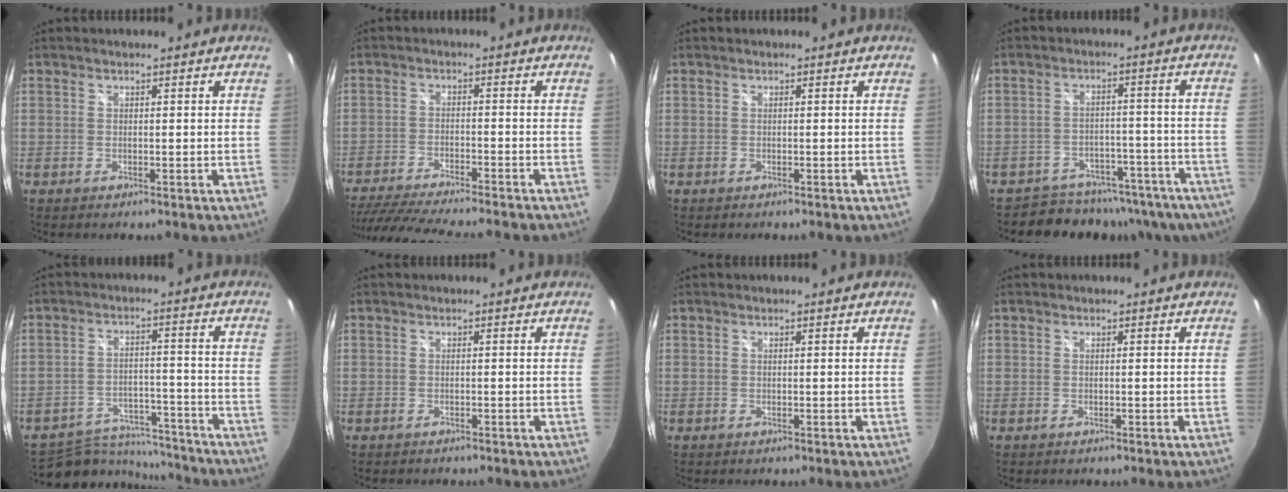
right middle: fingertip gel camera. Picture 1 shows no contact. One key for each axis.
{"total": 16.6, "fx": -14.6, "fy": 1.7, "fz": 7.7, "tx": -0.158, "ty": -0.028, "tz": -0.231}
{"total": 0.0}
{"total": 14.3, "fx": -11.8, "fy": 6.7, "fz": 4.6, "tx": -0.071, "ty": 0.012, "tz": -0.142}
{"total": 13.7, "fx": -12.5, "fy": 4.7, "fz": 3.3, "tx": -0.077, "ty": 0.009, "tz": -0.174}
{"total": 1.0, "fx": -0.9, "fy": 0.5, "fz": 0.2, "tx": -0.009, "ty": -0.002, "tz": -0.012}
{"total": 0.0}
{"total": 0.0}